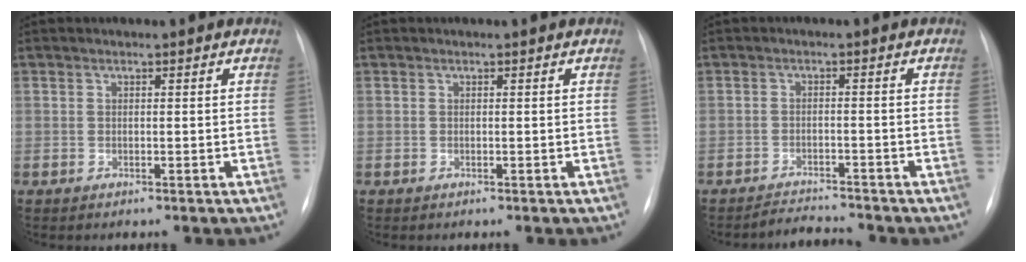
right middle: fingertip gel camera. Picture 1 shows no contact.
{"total": 0.0}
{"total": 3.3, "force": [-3.3, -0.3, -0.2], "torque": [-0.001, -0.012, -0.050]}